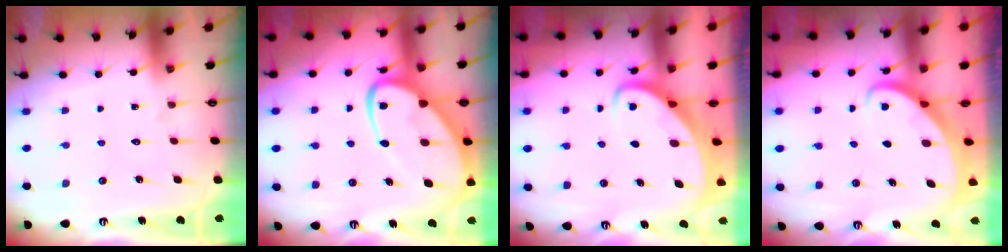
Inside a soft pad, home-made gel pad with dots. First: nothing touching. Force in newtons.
{"total": 15.0, "press": 14.9, "slide": 1.3}
{"total": 3.5, "press": 3.4, "slide": 0.4}
{"total": 2.6, "press": 2.6, "slide": 0.3}